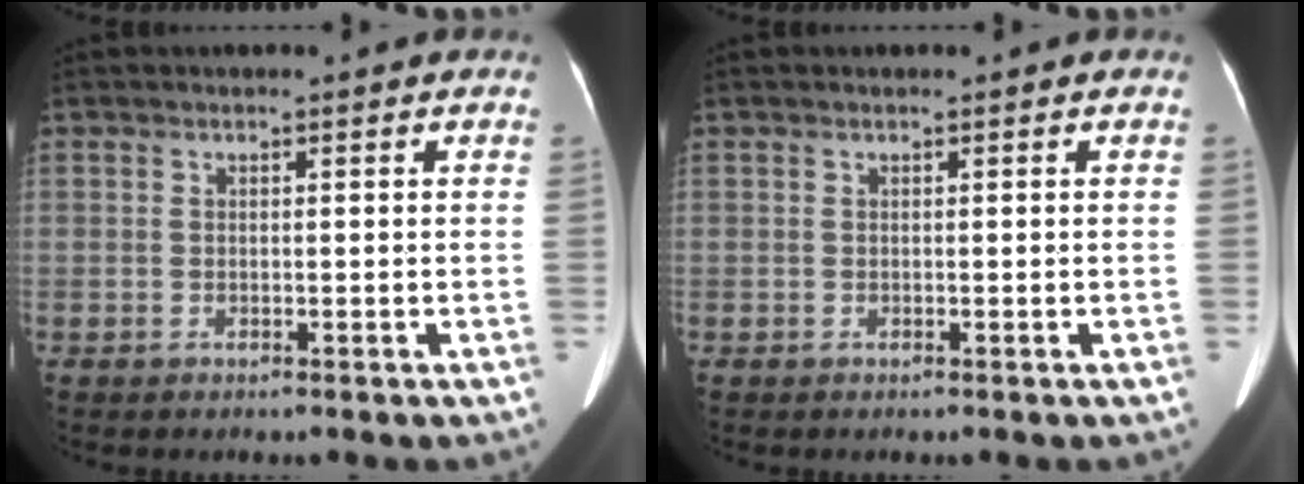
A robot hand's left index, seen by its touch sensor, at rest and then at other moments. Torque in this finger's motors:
{"motor_torque": [-0.19, -0.07, -0.01, -0.01]}